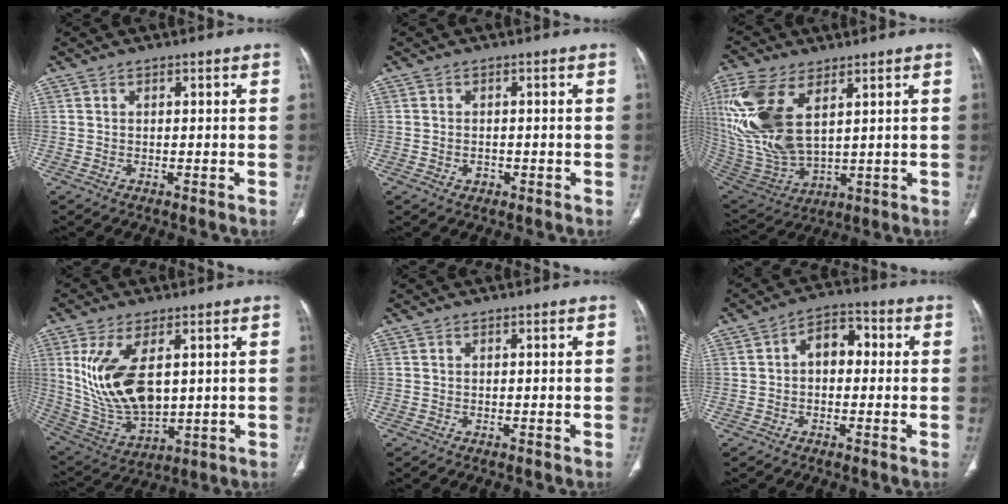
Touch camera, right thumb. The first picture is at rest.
{"total": 1.6, "force": [-0.5, 1.3, 0.7], "torque": [-0.008, 0.006, -0.004]}
{"total": 20.3, "force": [6.5, 10.5, 16.1], "torque": [-0.359, -0.028, 0.136]}
{"total": 16.3, "force": [3.6, 8.5, 13.4], "torque": [-0.256, -0.019, 0.089]}
{"total": 0.0}
{"total": 6.5, "force": [0.4, 4.5, 4.8], "torque": [-0.048, 0.026, -0.006]}